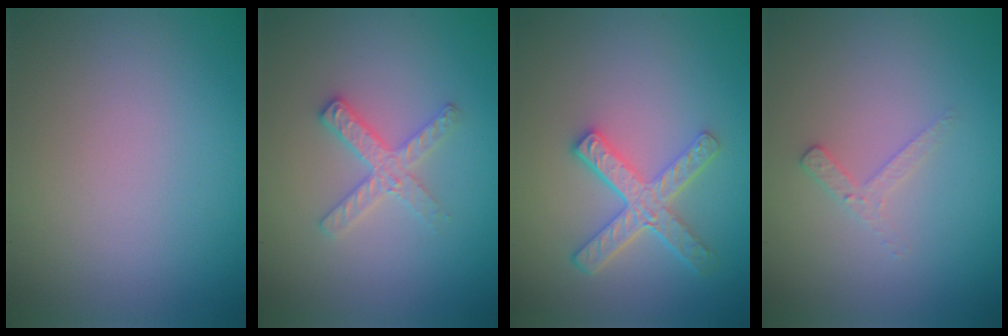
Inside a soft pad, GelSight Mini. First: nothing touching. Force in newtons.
{"total": 2.6, "press": 2.5, "slide": 0.4}
{"total": 4.5, "press": 3.3, "slide": 3.1}
{"total": 1.6, "press": 1.5, "slide": 0.4}